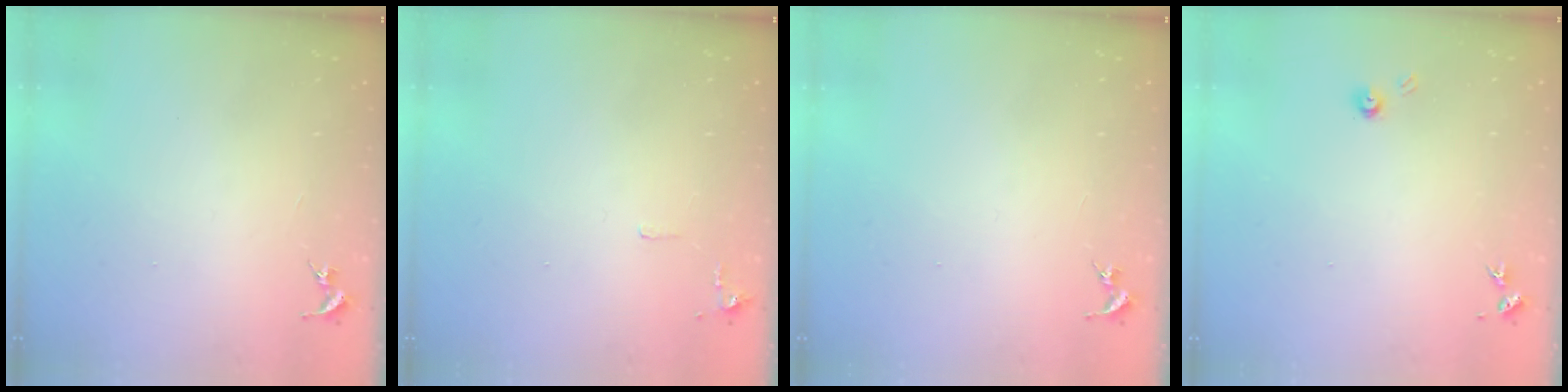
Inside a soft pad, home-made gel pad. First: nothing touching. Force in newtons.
{"total": 5.0, "press": 5.0, "slide": 0.8}
{"total": 0.0}
{"total": 3.5, "press": 3.5, "slide": 0.4}